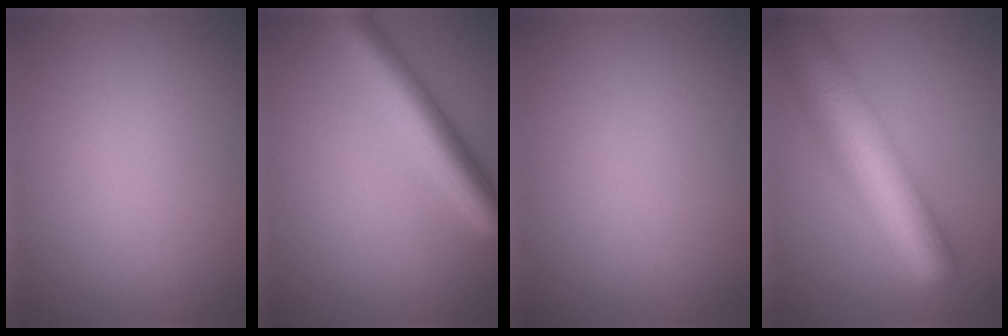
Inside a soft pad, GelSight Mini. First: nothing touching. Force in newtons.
{"total": 5.8, "press": 5.8, "slide": 0.1}
{"total": 0.0}
{"total": 12.3, "press": 12.3, "slide": 0.5}